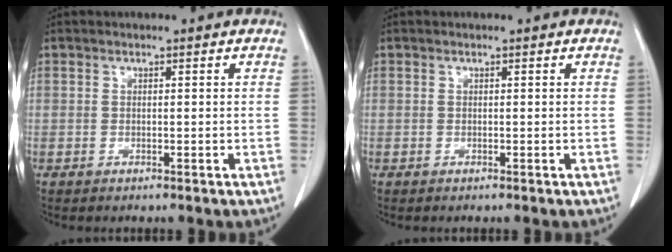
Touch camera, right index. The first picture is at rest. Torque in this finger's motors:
{"motor_torque": [0.00, 0.00, 0.00, 0.00]}